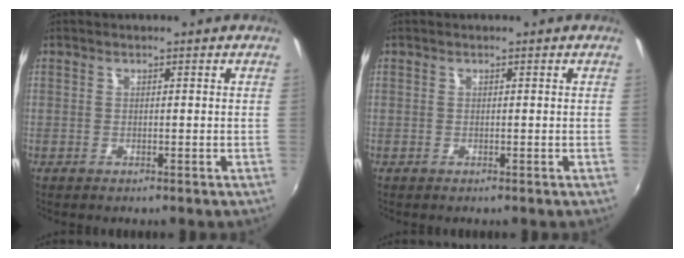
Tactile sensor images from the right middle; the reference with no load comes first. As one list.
[{"total": 0.0}]